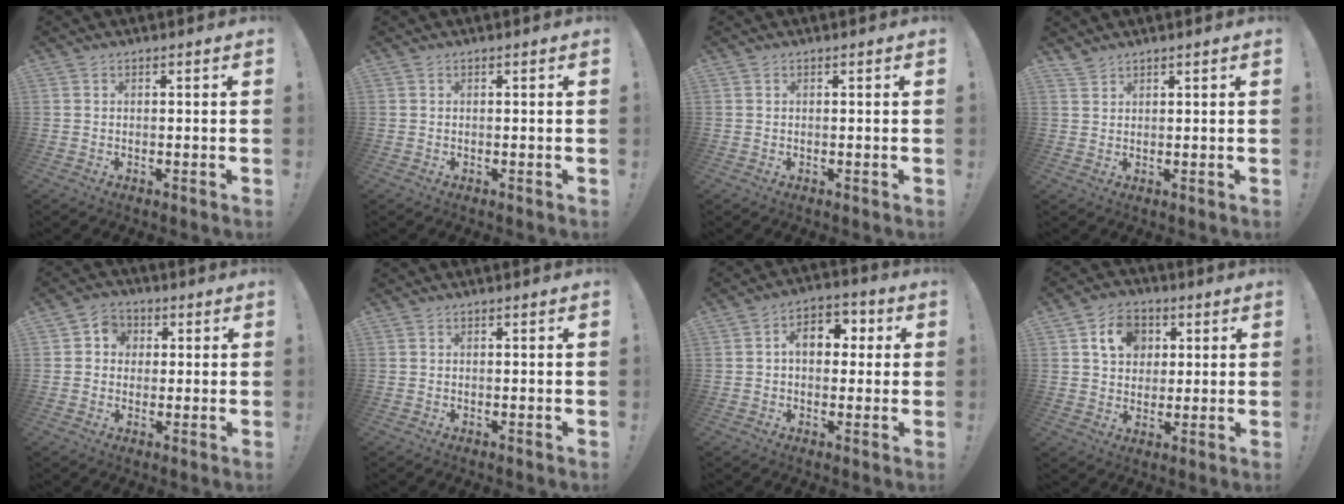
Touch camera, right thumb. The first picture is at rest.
{"total": 0.0}
{"total": 0.0}
{"total": 2.0, "force": [1.9, 0.5, 0.6], "torque": [-0.012, -0.011, 0.036]}
{"total": 5.2, "force": [0.7, 5.0, 1.5], "torque": [-0.016, 0.001, 0.012]}
{"total": 0.0}
{"total": 9.3, "force": [1.4, 6.4, 6.7], "torque": [-0.094, 0.014, 0.022]}
{"total": 10.7, "force": [4.0, 8.6, 4.8], "torque": [-0.073, -0.004, 0.077]}